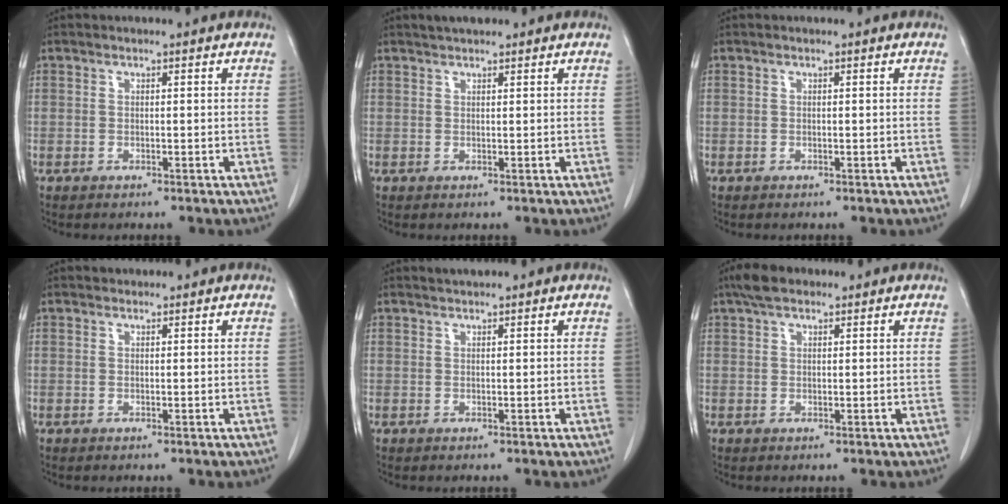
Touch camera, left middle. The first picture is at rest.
{"total": 2.3, "force": [2.0, 0.7, 1.0], "torque": [-0.016, 0.016, 0.032]}
{"total": 0.0}
{"total": 0.6, "force": [0.5, 0.3, -0.1], "torque": [-0.003, 0.005, 0.009]}
{"total": 0.9, "force": [0.8, 0.1, 0.2], "torque": [-0.011, 0.006, 0.018]}
{"total": 3.6, "force": [2.6, 1.7, 1.8], "torque": [-0.037, 0.019, 0.047]}